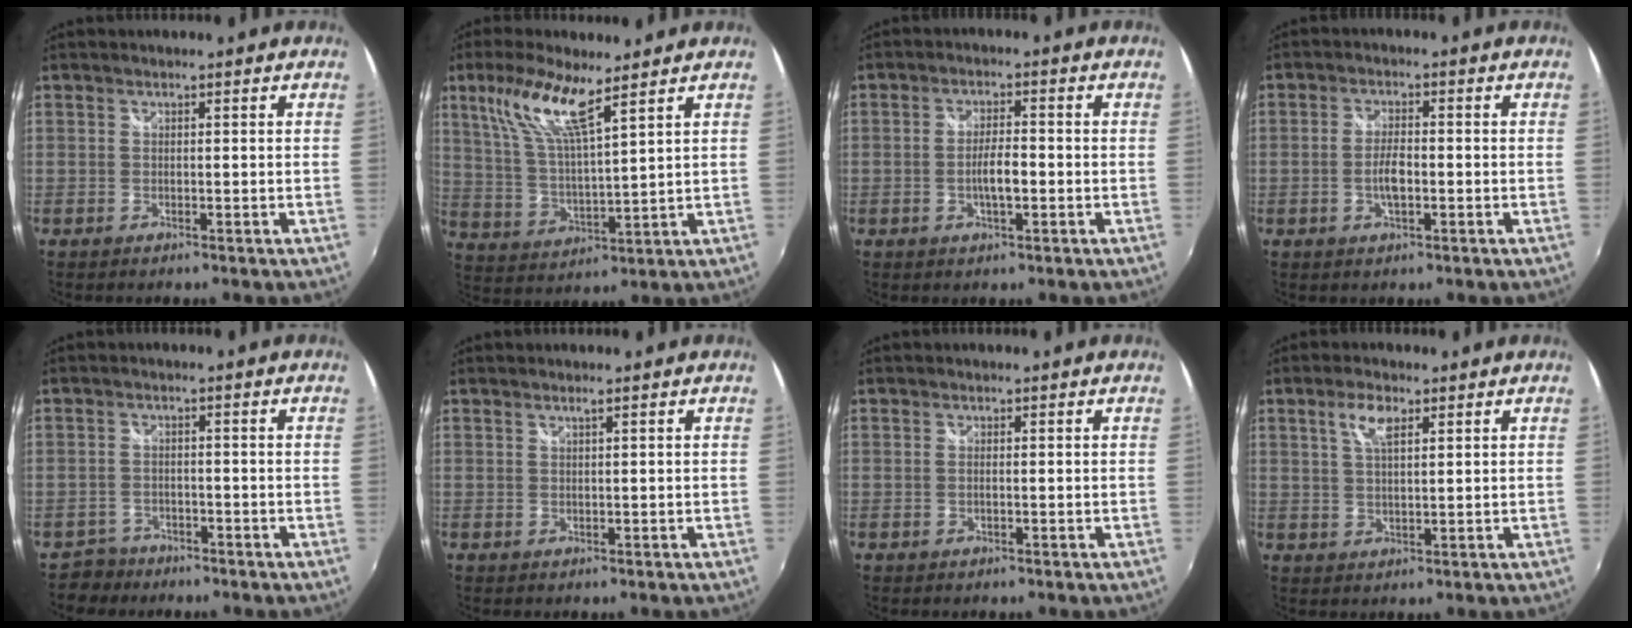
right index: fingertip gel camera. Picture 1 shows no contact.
{"total": 11.3, "force": [7.1, 2.2, 8.5], "torque": [-0.170, 0.005, 0.145]}
{"total": 4.0, "force": [-1.2, 1.1, 3.7], "torque": [-0.068, 0.000, -0.019]}
{"total": 4.0, "force": [-1.1, 1.5, 3.6], "torque": [-0.071, 0.001, -0.020]}
{"total": 3.7, "force": [-2.9, 2.2, -0.5], "torque": [-0.004, 0.010, -0.054]}
{"total": 0.6, "force": [0.4, -0.2, 0.4], "torque": [-0.006, 0.000, 0.007]}
{"total": 0.6, "force": [-0.1, 0.0, 0.6], "torque": [-0.013, 0.001, -0.004]}
{"total": 4.5, "force": [2.2, 1.7, 3.5], "torque": [-0.065, 0.006, 0.041]}